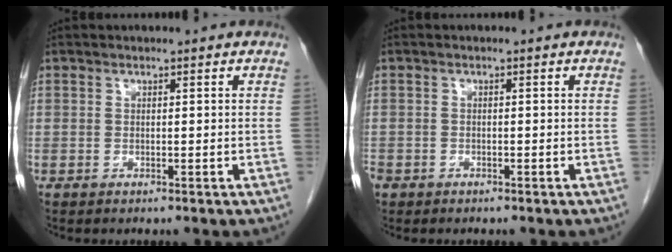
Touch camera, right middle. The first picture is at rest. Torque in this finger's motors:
{"motor_torque": [1.19, -0.95, 1.05, 0.21]}